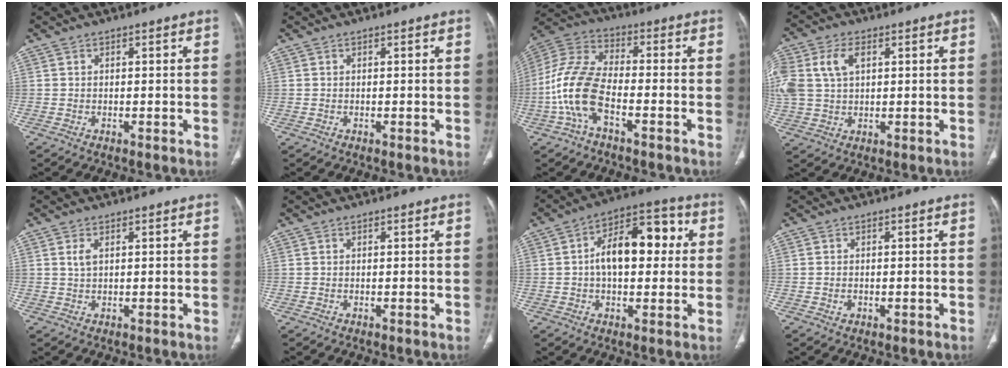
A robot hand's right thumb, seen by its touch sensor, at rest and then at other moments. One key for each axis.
{"total": 0.0}
{"total": 12.8, "fx": -4.2, "fy": 6.1, "fz": 10.4, "tx": -0.234, "ty": 0.036, "tz": -0.090}
{"total": 12.5, "fx": 3.3, "fy": 8.3, "fz": 8.7, "tx": -0.223, "ty": 0.012, "tz": 0.068}
{"total": 1.9, "fx": 0.7, "fy": 0.9, "fz": 1.5, "tx": -0.034, "ty": 0.003, "tz": 0.018}
{"total": 0.0}
{"total": 14.0, "fx": 1.6, "fy": 7.8, "fz": 11.5, "tx": -0.153, "ty": 0.034, "tz": 0.015}
{"total": 1.1, "fx": -0.3, "fy": 0.8, "fz": 0.7, "tx": -0.013, "ty": 0.004, "tz": -0.004}